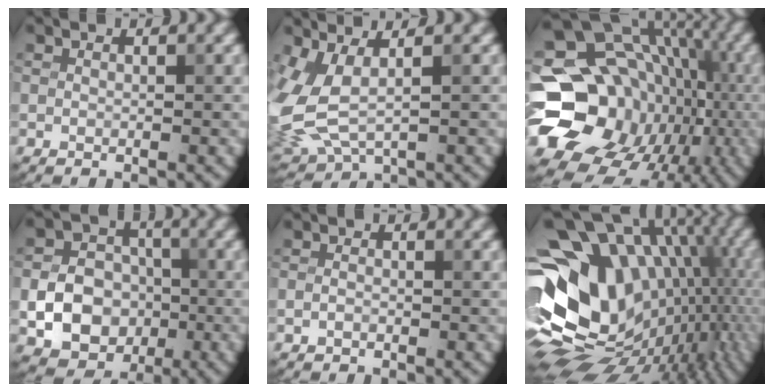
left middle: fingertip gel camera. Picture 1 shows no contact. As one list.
[{"total": 6.8, "force": [0.2, 3.8, 5.7], "torque": [-0.150, -0.014, 0.014]}, {"total": 21.0, "force": [-4.0, 18.4, 9.4], "torque": [-0.134, -0.005, -0.075]}, {"total": 7.3, "force": [-1.7, 6.0, 3.8], "torque": [-0.045, -0.004, -0.047]}, {"total": 0.7, "force": [-0.3, 0.5, 0.5], "torque": [-0.010, 0.000, -0.008]}, {"total": 17.1, "force": [-0.5, 12.1, 12.0], "torque": [-0.167, 0.026, 0.010]}]